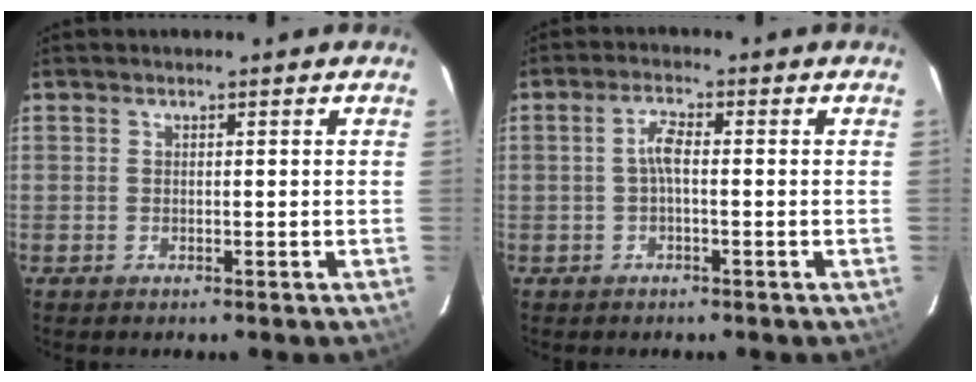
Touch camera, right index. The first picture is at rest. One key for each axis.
{"total": 2.8, "fx": -0.4, "fy": 0.8, "fz": 2.7, "tx": -0.056, "ty": 0.008, "tz": -0.006}